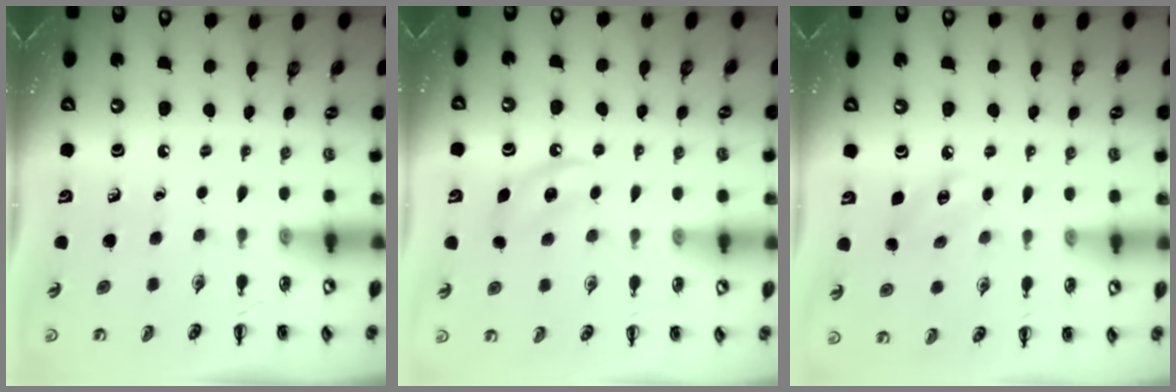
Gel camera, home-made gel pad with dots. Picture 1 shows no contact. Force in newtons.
{"total": 6.3, "press": 6.1, "slide": 1.8}
{"total": 5.4, "press": 5.2, "slide": 1.5}